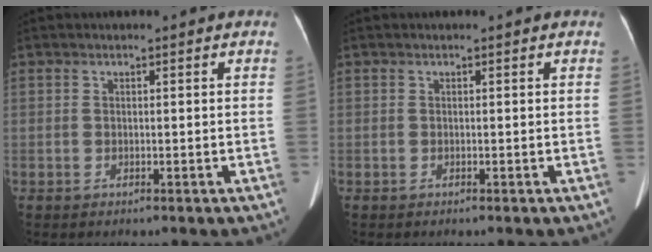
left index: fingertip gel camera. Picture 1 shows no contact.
{"total": 0.0}